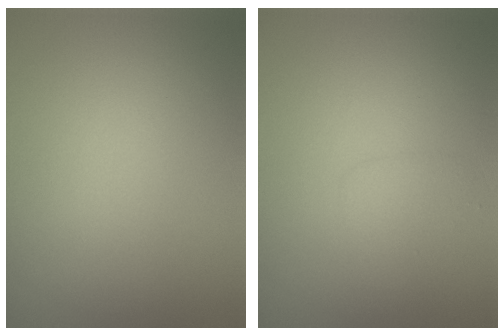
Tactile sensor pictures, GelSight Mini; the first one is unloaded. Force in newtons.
{"total": 1.5, "press": 1.5, "slide": 0.1}